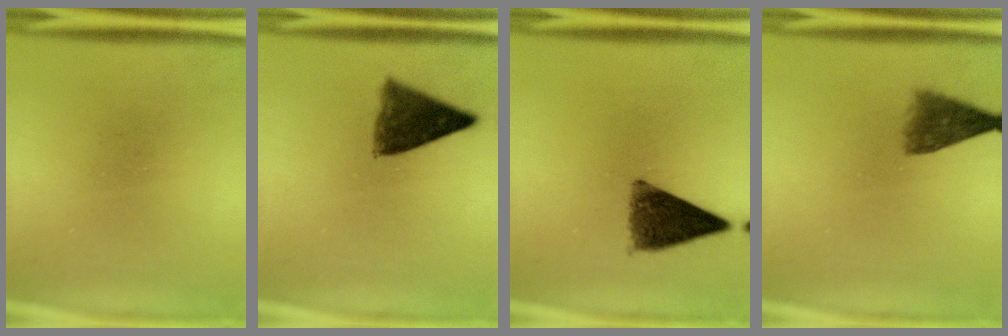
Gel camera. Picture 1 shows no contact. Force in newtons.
{"total": 8.0}
{"total": 9.1}
{"total": 4.9}